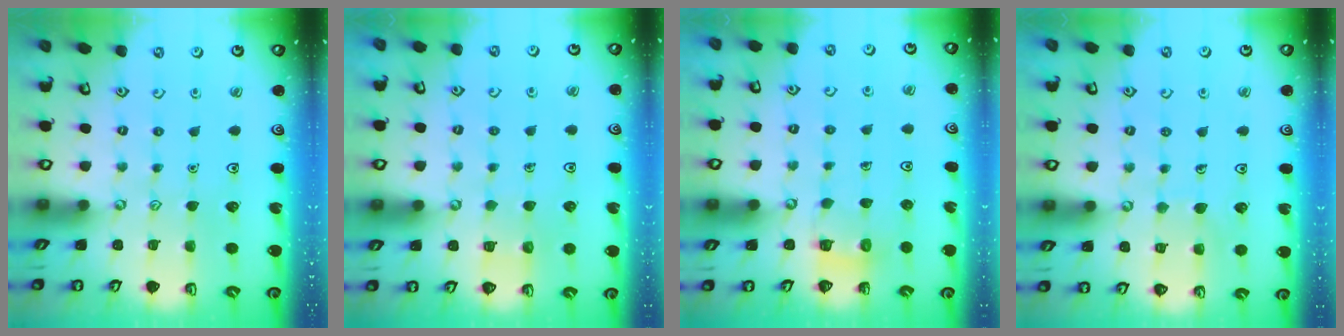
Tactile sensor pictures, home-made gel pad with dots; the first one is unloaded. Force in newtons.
{"total": 3.2, "press": 3.2, "slide": 0.1}
{"total": 3.8, "press": 3.8, "slide": 0.2}
{"total": 4.9, "press": 4.9, "slide": 0.4}